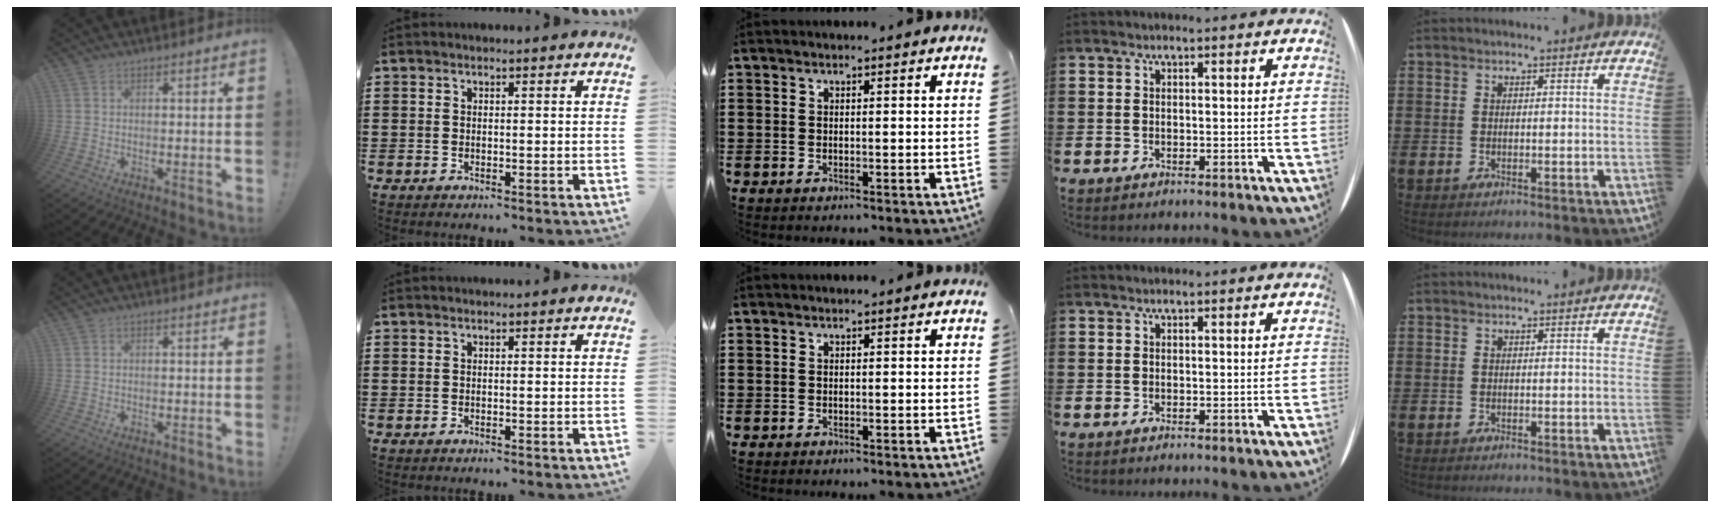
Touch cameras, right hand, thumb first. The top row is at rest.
{}